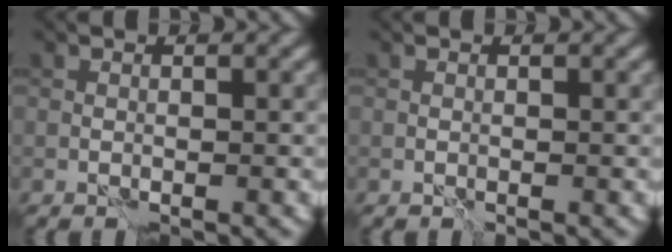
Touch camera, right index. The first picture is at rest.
{"total": 0.0}